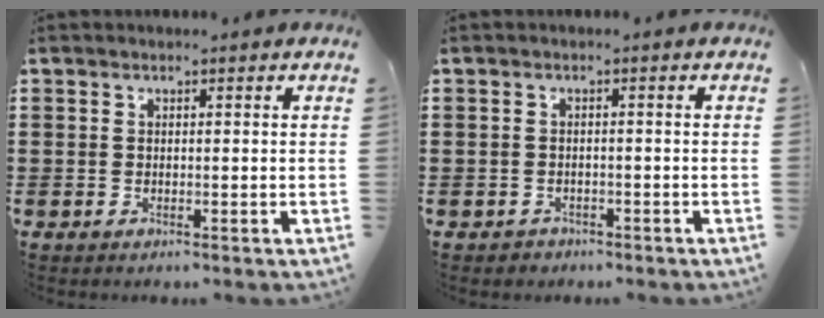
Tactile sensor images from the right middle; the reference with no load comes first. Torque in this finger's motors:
{"motor_torque": [0.40, -0.10, 0.04, 0.01]}